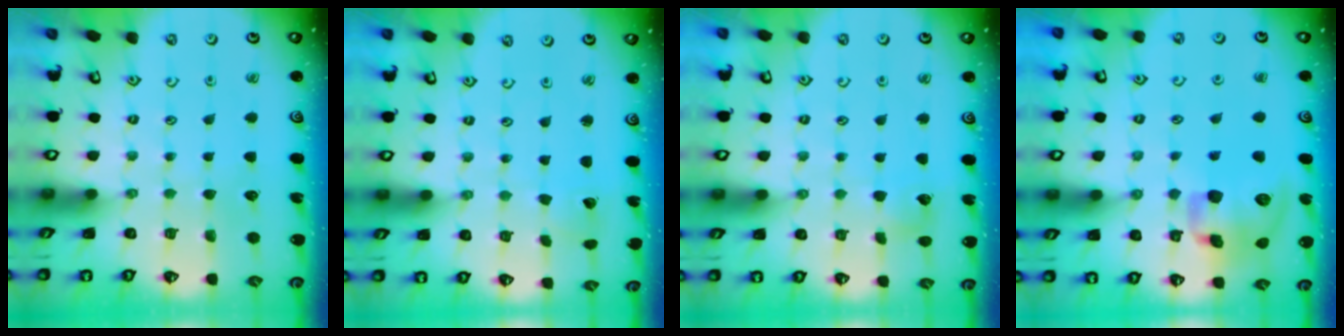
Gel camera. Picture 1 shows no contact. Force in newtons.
{"total": 1.5, "press": 1.5, "slide": 0.0}
{"total": 4.7, "press": 4.6, "slide": 0.6}
{"total": 14.9, "press": 14.7, "slide": 2.5}